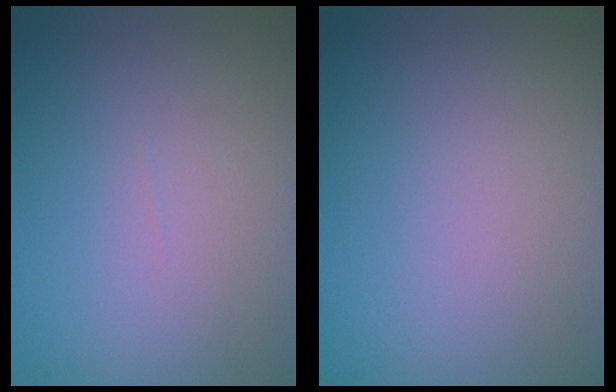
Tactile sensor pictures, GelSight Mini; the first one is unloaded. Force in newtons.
{"total": 0.0}